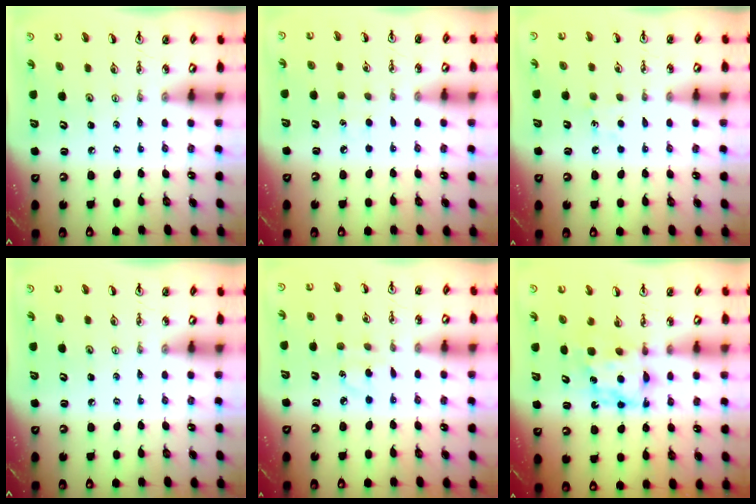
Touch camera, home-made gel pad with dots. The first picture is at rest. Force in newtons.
{"total": 3.4, "press": 3.4, "slide": 0.3}
{"total": 4.4, "press": 4.3, "slide": 0.6}
{"total": 0.0}
{"total": 3.9, "press": 3.9, "slide": 0.5}
{"total": 5.9, "press": 5.9, "slide": 0.4}